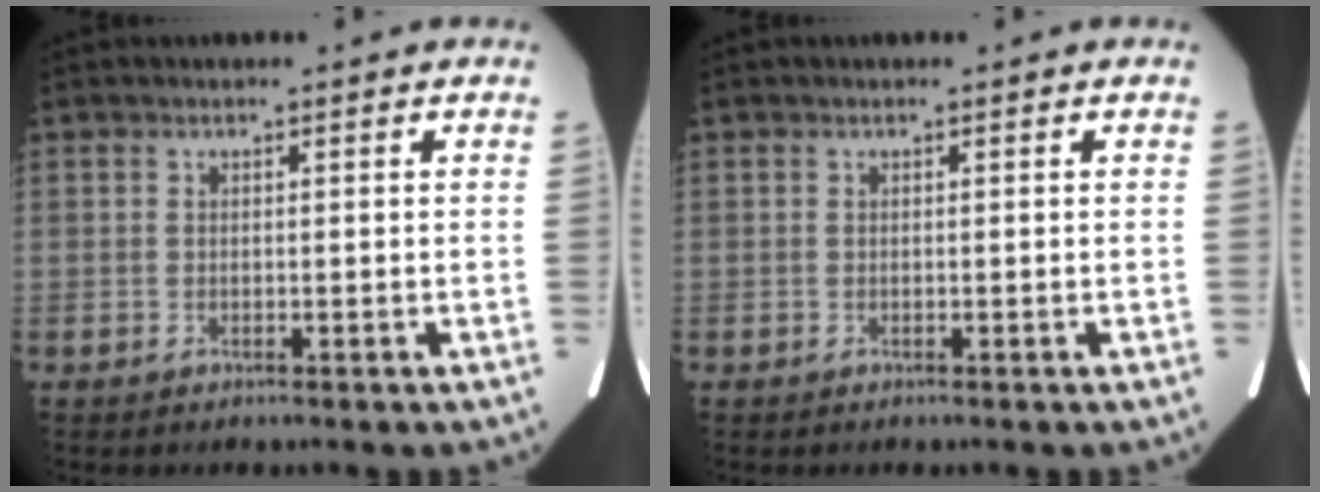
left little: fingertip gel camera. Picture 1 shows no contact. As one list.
[{"total": 0.0}]